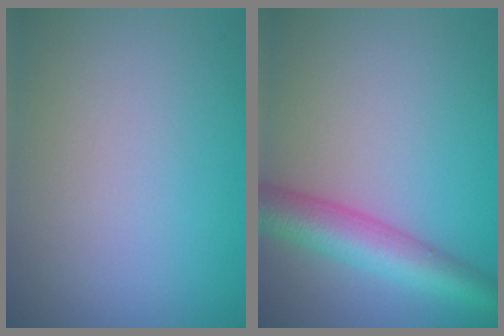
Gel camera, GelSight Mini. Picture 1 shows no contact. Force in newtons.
{"total": 5.4, "press": 5.3, "slide": 0.2}